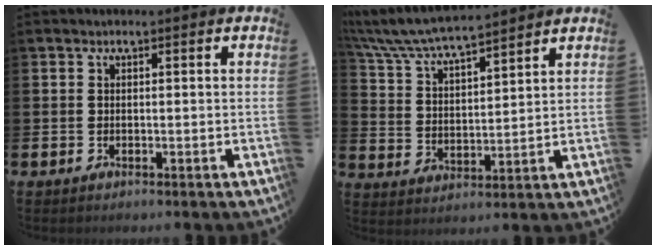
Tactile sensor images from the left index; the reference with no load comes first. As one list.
[{"total": 6.9, "force": [6.6, 0.5, 1.9], "torque": [-0.070, -0.044, 0.115]}]